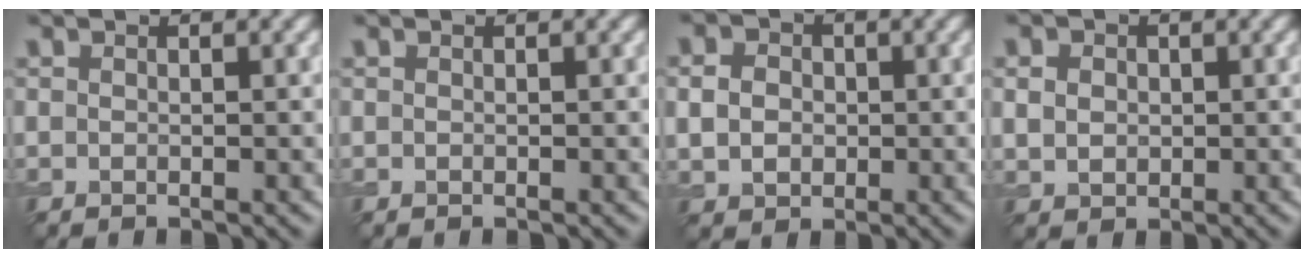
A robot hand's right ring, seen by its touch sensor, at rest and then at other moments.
{"total": 0.0}
{"total": 3.4, "force": [0.2, 2.8, 1.8], "torque": [-0.038, 0.004, -0.003]}
{"total": 2.7, "force": [0.7, 2.2, 1.3], "torque": [-0.029, 0.008, 0.009]}